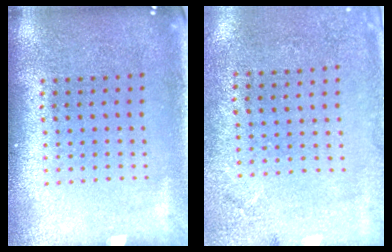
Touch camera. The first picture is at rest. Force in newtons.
{"total": 2.7, "press": 2.2, "slide": 1.6}